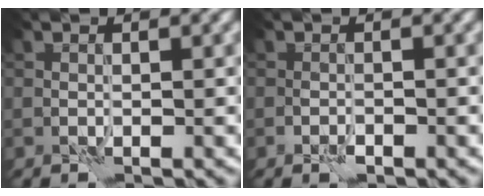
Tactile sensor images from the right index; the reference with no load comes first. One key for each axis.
{"total": 0.9, "fx": -0.5, "fy": 0.5, "fz": 0.5, "tx": -0.009, "ty": -0.001, "tz": -0.011}